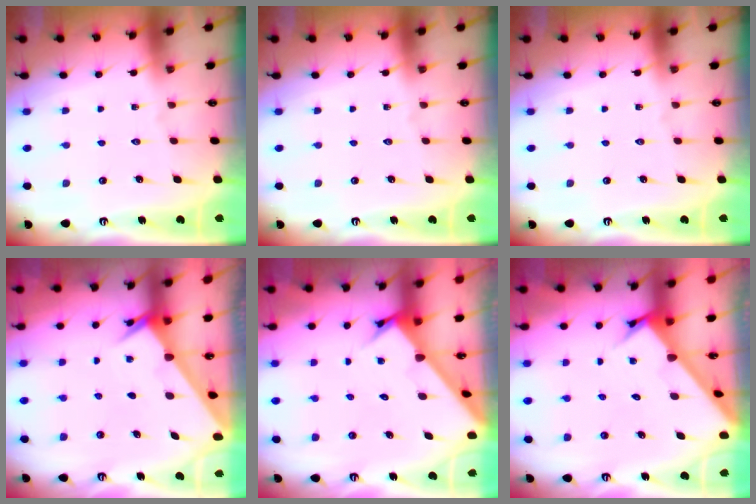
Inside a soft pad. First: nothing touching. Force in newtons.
{"total": 0.0}
{"total": 0.0}
{"total": 1.9, "press": 1.9, "slide": 0.2}
{"total": 2.9, "press": 2.9, "slide": 0.2}
{"total": 2.7, "press": 2.7, "slide": 0.2}